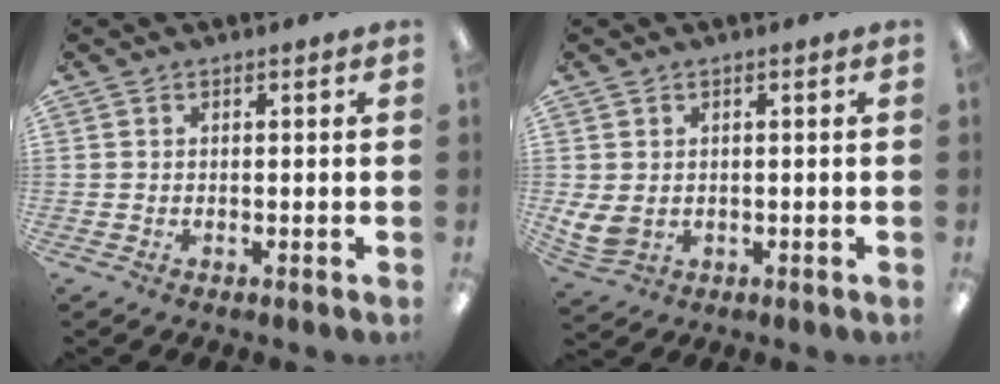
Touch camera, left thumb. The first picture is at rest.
{"total": 4.6, "force": [0.4, 3.5, 2.9], "torque": [-0.073, -0.005, 0.009]}